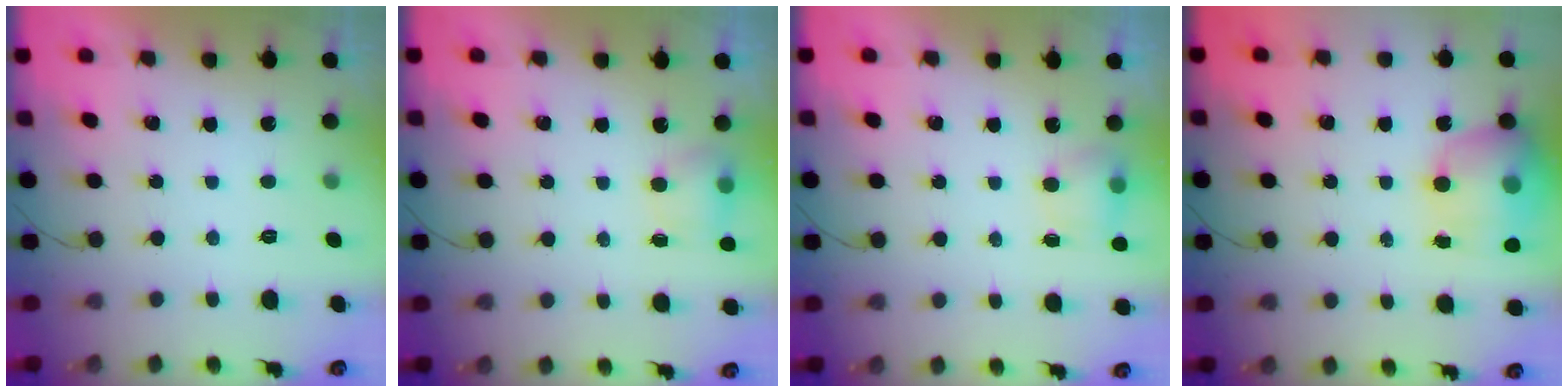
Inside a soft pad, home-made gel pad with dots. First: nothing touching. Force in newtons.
{"total": 5.2, "press": 5.1, "slide": 1.1}
{"total": 5.2, "press": 5.1, "slide": 1.1}
{"total": 15.3, "press": 14.8, "slide": 3.9}